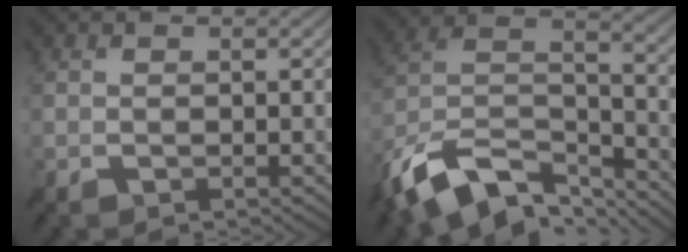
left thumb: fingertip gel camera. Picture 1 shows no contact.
{"total": 14.7, "force": [-10.1, 6.9, 8.3], "torque": [-0.212, -0.007, -0.180]}